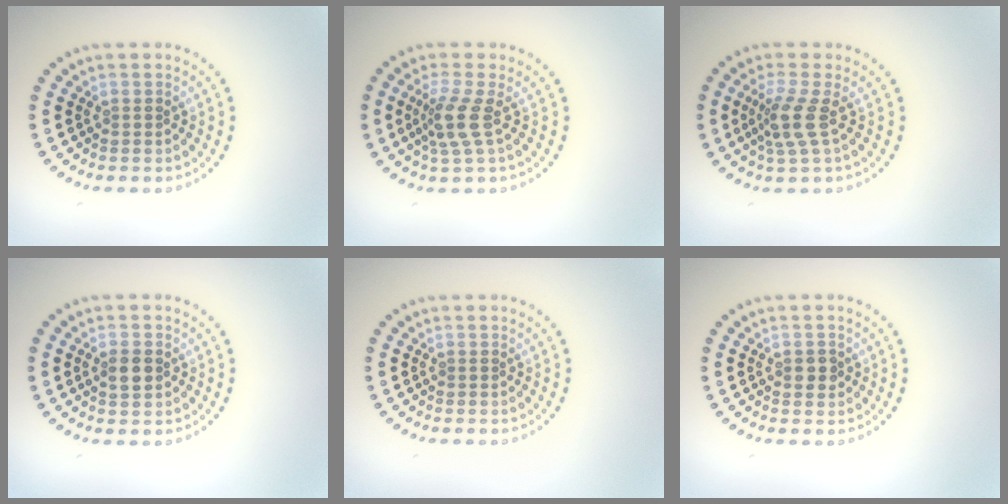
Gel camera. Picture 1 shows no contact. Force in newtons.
{"total": 2.9, "press": 2.2, "slide": 1.8}
{"total": 2.9, "press": 2.2, "slide": 1.8}
{"total": 2.0, "press": 2.0, "slide": 0.2}
{"total": 0.0}
{"total": 1.4, "press": 1.4, "slide": 0.1}